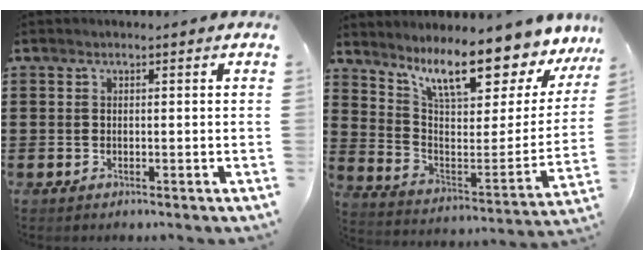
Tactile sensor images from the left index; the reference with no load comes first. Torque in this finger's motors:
{"motor_torque": [2.14, 0.00, 1.05, 0.21]}